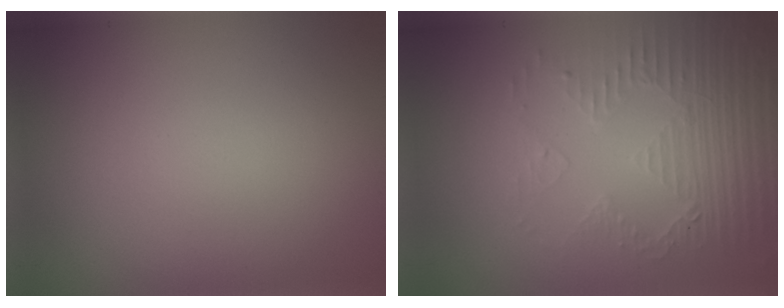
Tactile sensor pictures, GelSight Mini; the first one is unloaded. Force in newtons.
{"total": 5.2, "press": 3.4, "slide": 3.9}